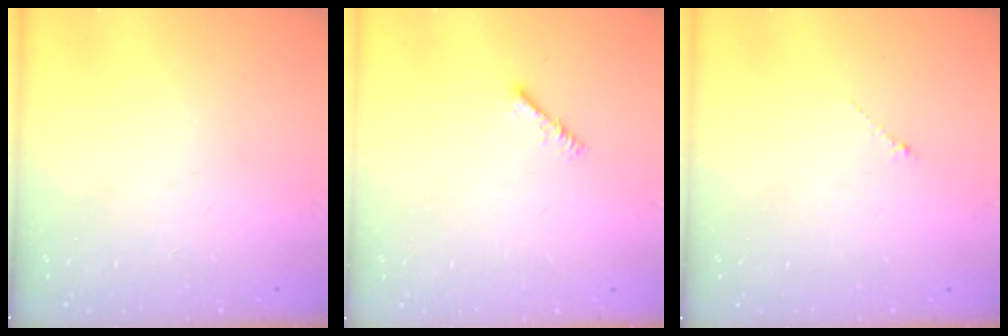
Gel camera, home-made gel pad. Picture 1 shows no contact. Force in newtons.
{"total": 2.4, "press": 2.4, "slide": 0.3}
{"total": 0.6, "press": 0.5, "slide": 0.3}